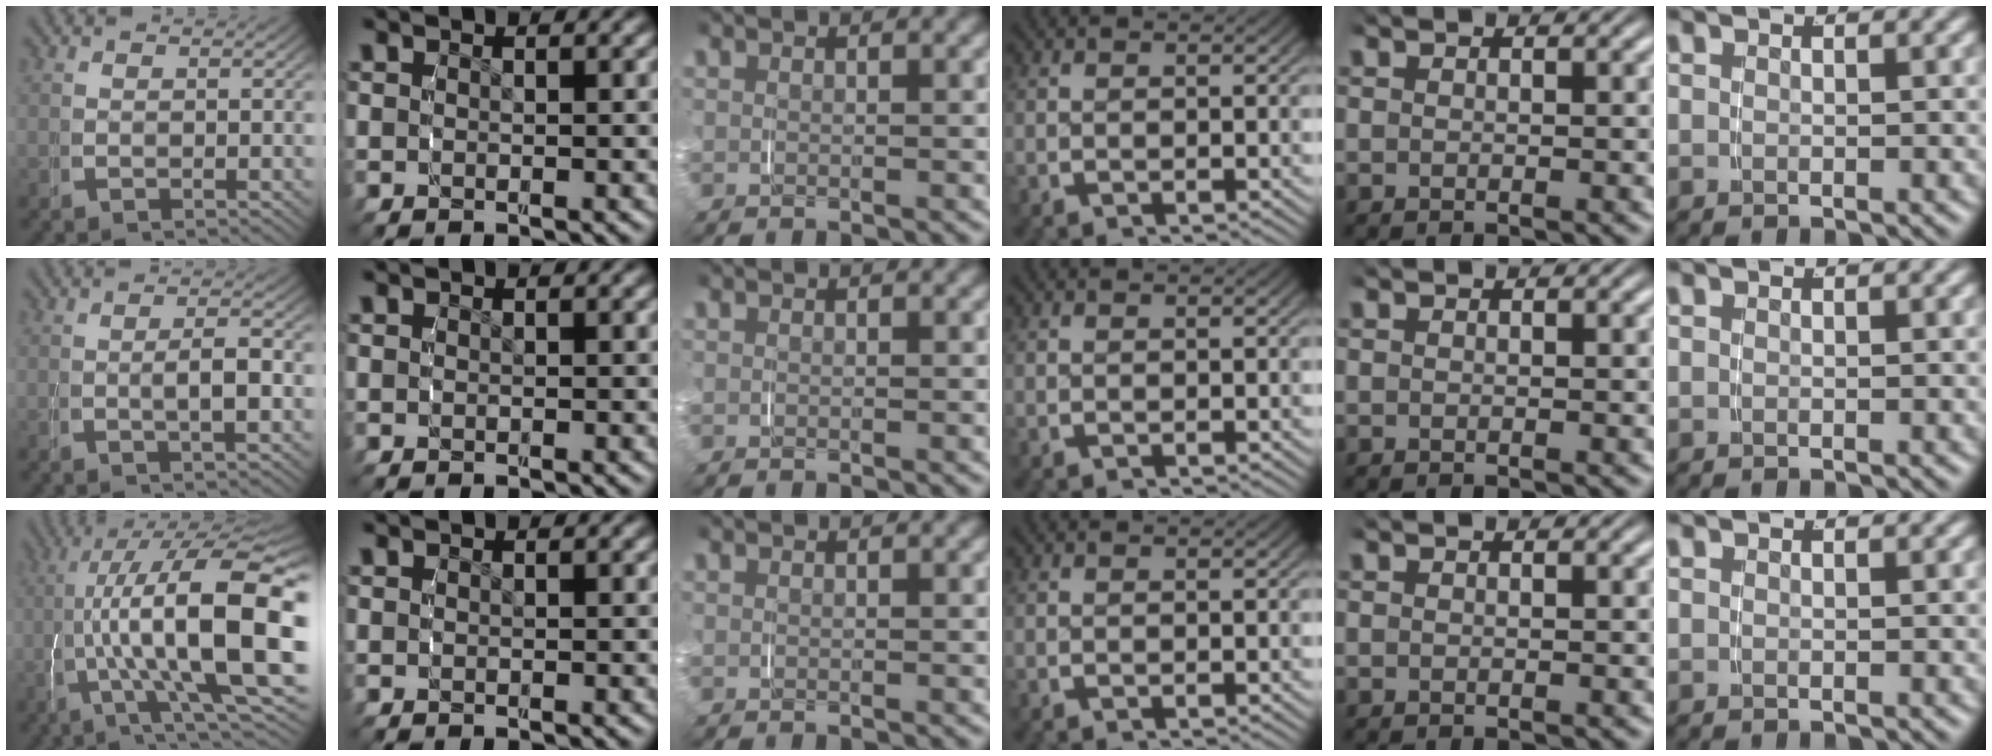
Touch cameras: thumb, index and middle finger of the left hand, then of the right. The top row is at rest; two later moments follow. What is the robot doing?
{"motion": "grasp_and_lifting", "object": "pencil case"}